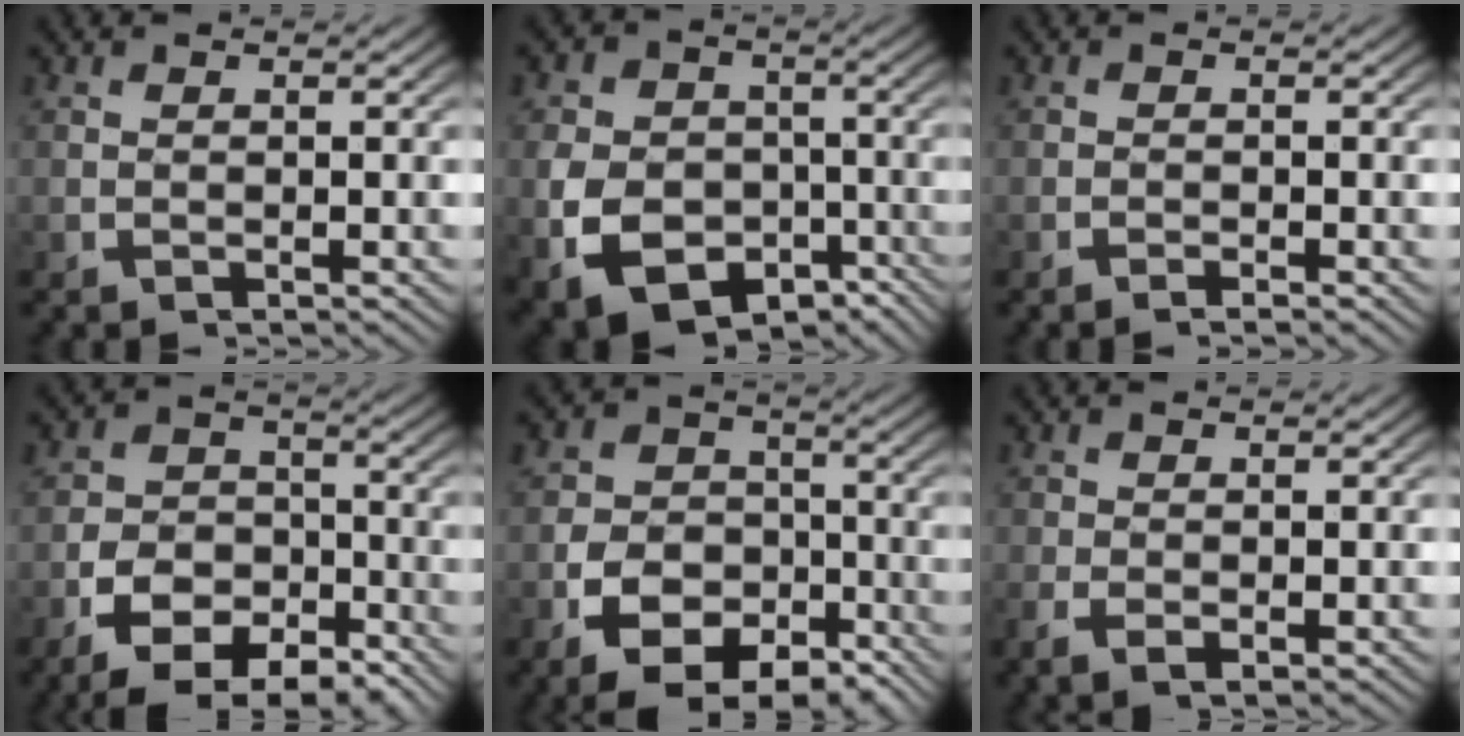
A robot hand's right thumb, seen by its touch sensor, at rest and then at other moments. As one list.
[{"total": 13.4, "force": [-5.4, 10.4, 6.5], "torque": [-0.140, -0.065, -0.067]}, {"total": 0.8, "force": [-0.7, 0.1, 0.4], "torque": [-0.007, -0.001, -0.016]}, {"total": 9.0, "force": [-3.9, 6.6, 4.7], "torque": [-0.074, -0.039, -0.050]}, {"total": 9.6, "force": [-3.3, 7.5, 5.1], "torque": [-0.086, -0.040, -0.043]}, {"total": 1.4, "force": [0.2, 0.7, 1.1], "torque": [-0.027, -0.010, 0.013]}]